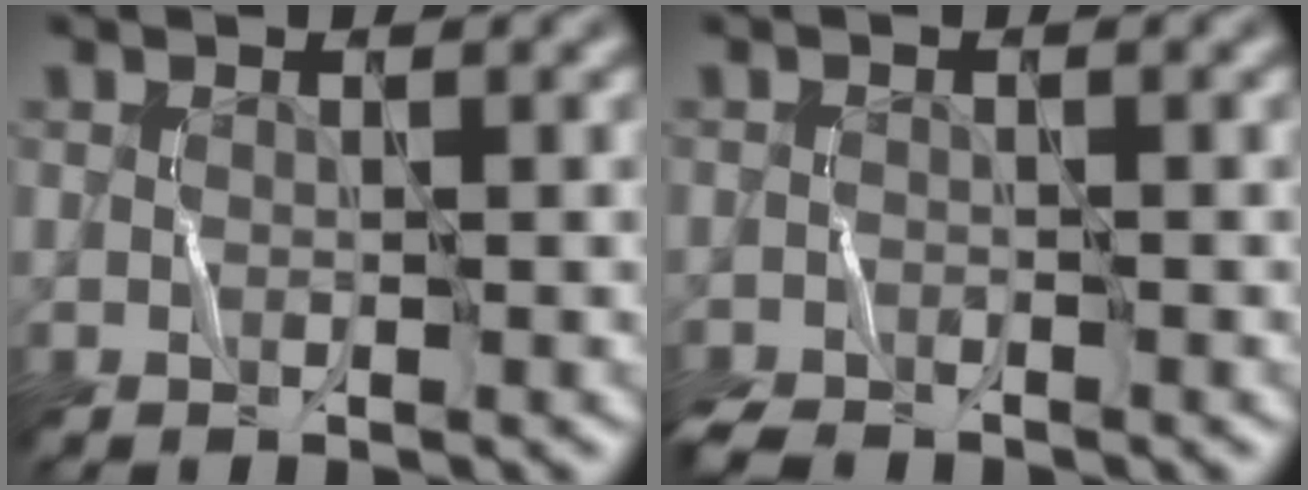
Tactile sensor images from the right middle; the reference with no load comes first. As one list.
[{"total": 2.0, "force": [-1.9, 0.2, 0.4], "torque": [-0.017, -0.003, -0.039]}]